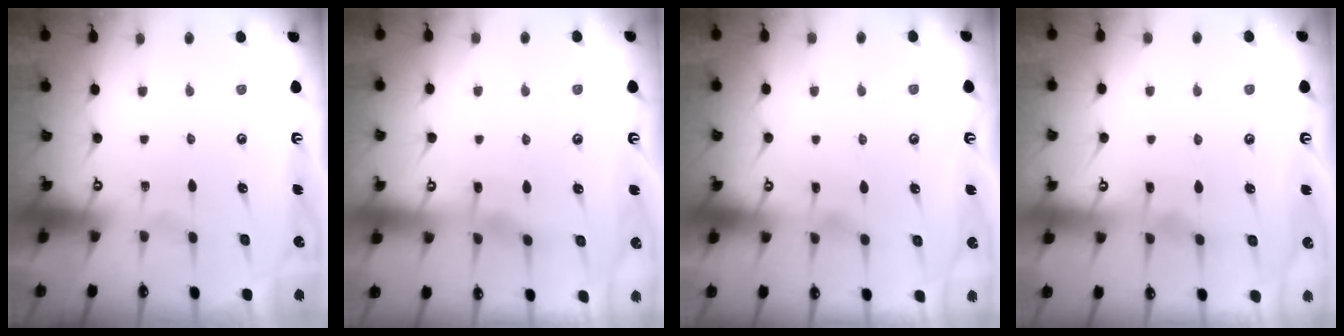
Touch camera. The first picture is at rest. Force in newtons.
{"total": 4.2, "press": 4.2, "slide": 0.4}
{"total": 3.0, "press": 2.9, "slide": 0.4}
{"total": 2.9, "press": 2.9, "slide": 0.4}